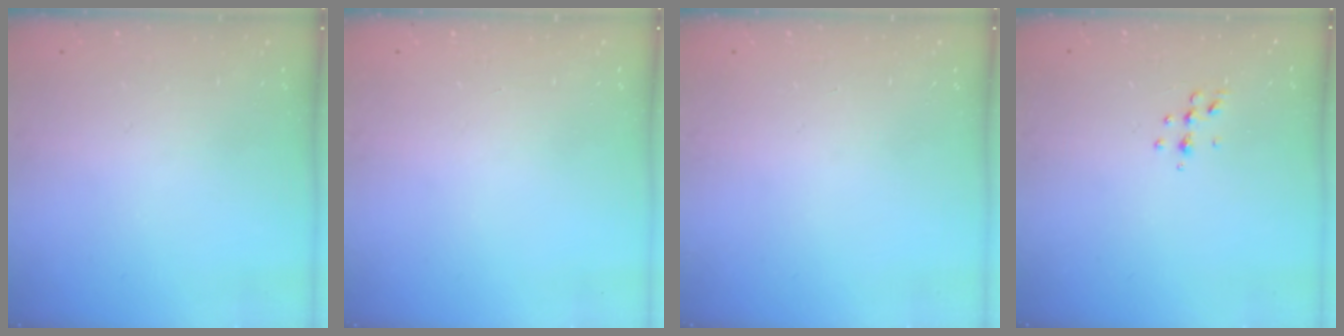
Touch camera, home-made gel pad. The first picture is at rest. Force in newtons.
{"total": 0.0}
{"total": 0.0}
{"total": 4.6, "press": 4.5, "slide": 1.0}